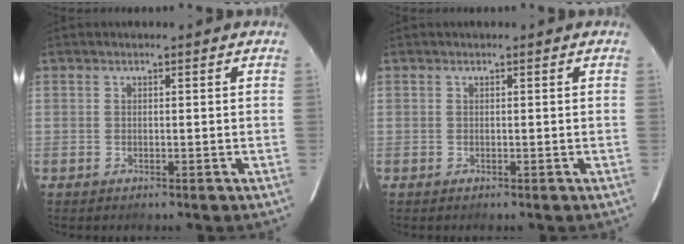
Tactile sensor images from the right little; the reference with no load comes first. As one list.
[{"total": 0.0}]